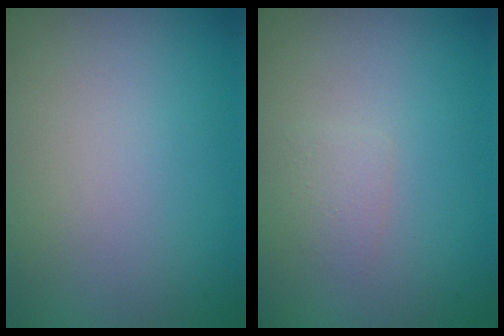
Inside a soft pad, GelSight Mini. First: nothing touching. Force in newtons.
{"total": 1.0, "press": 1.0, "slide": 0.2}